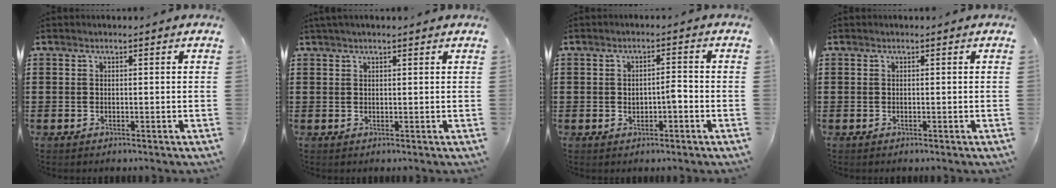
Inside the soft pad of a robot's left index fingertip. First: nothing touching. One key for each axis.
{"total": 1.3, "fx": 1.0, "fy": 0.1, "fz": 0.8, "tx": -0.016, "ty": 0.001, "tz": 0.018}
{"total": 2.6, "fx": -0.6, "fy": 1.0, "fz": 2.3, "tx": -0.044, "ty": 0.004, "tz": -0.013}
{"total": 0.0}